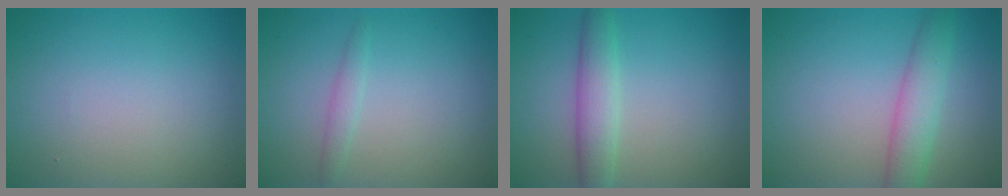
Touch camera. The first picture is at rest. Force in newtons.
{"total": 1.2, "press": 1.2, "slide": 0.1}
{"total": 3.3, "press": 3.3, "slide": 0.1}
{"total": 3.8, "press": 3.8, "slide": 0.1}